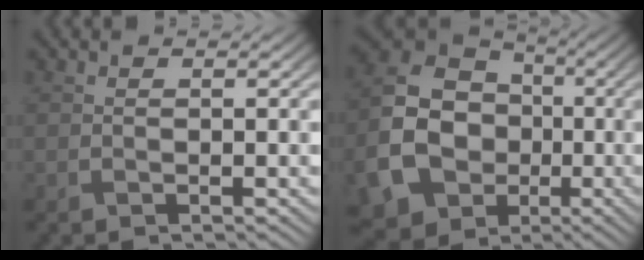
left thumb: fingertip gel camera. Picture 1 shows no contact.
{"total": 16.6, "force": [-4.2, 13.7, 8.4], "torque": [-0.215, -0.050, -0.082]}